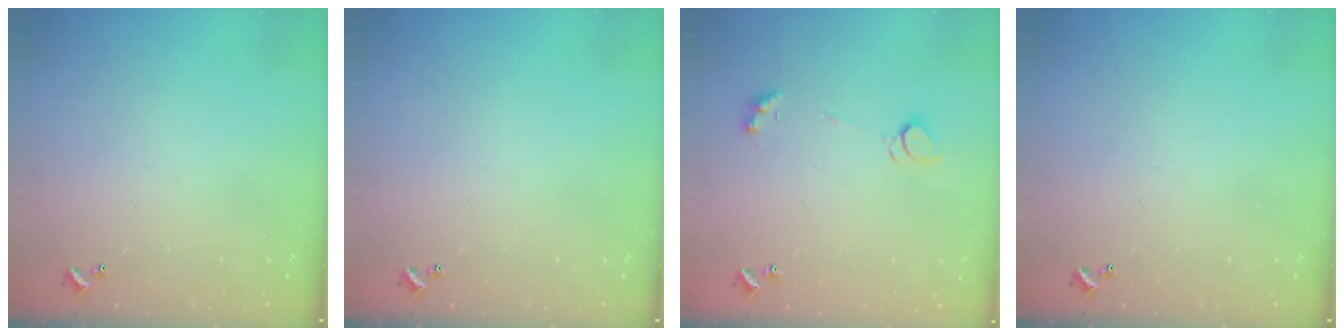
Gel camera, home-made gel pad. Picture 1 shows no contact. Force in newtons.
{"total": 0.0}
{"total": 2.5, "press": 2.4, "slide": 0.5}
{"total": 0.0}